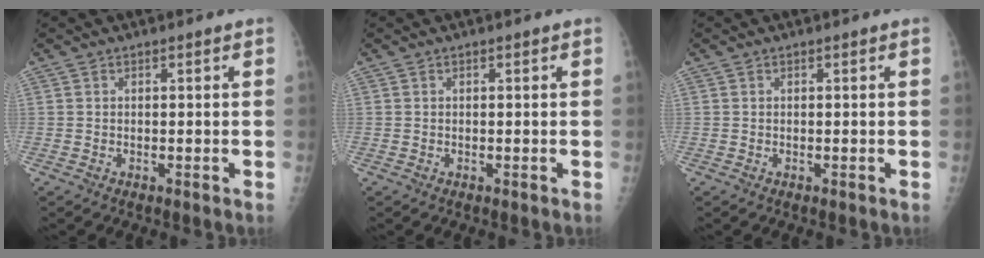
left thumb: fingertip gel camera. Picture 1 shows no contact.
{"total": 0.0}
{"total": 0.0}